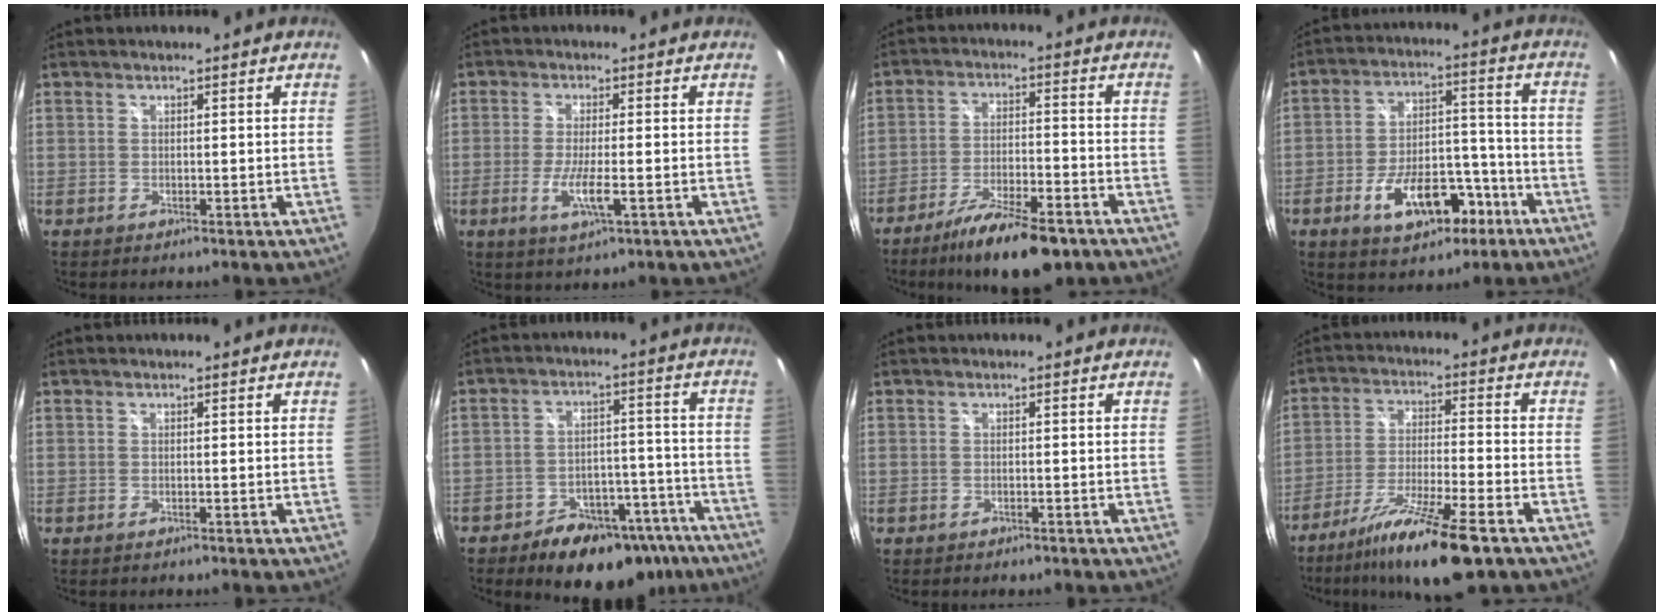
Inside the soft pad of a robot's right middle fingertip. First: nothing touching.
{"total": 5.6, "force": [-1.9, 0.8, 5.2], "torque": [-0.106, -0.013, -0.036]}
{"total": 13.9, "force": [-10.1, 3.8, 8.7], "torque": [-0.166, -0.021, -0.163]}
{"total": 13.5, "force": [-7.1, 7.1, 9.1], "torque": [-0.161, 0.029, -0.096]}
{"total": 0.0}
{"total": 18.0, "force": [-12.8, 10.0, 7.7], "torque": [-0.127, 0.035, -0.151]}
{"total": 0.6, "force": [-0.5, 0.4, 0.1], "torque": [-0.005, -0.001, -0.008]}
{"total": 14.3, "force": [-10.0, 0.9, 10.2], "torque": [-0.200, -0.029, -0.174]}